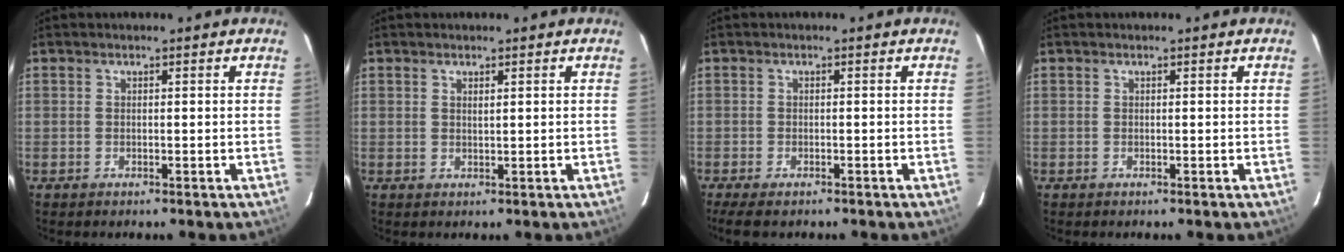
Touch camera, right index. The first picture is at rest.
{"total": 0.9, "force": [0.5, 0.2, 0.7], "torque": [-0.013, 0.002, 0.010]}
{"total": 5.2, "force": [-3.9, 1.8, 2.9], "torque": [-0.069, -0.022, -0.069]}
{"total": 0.0}